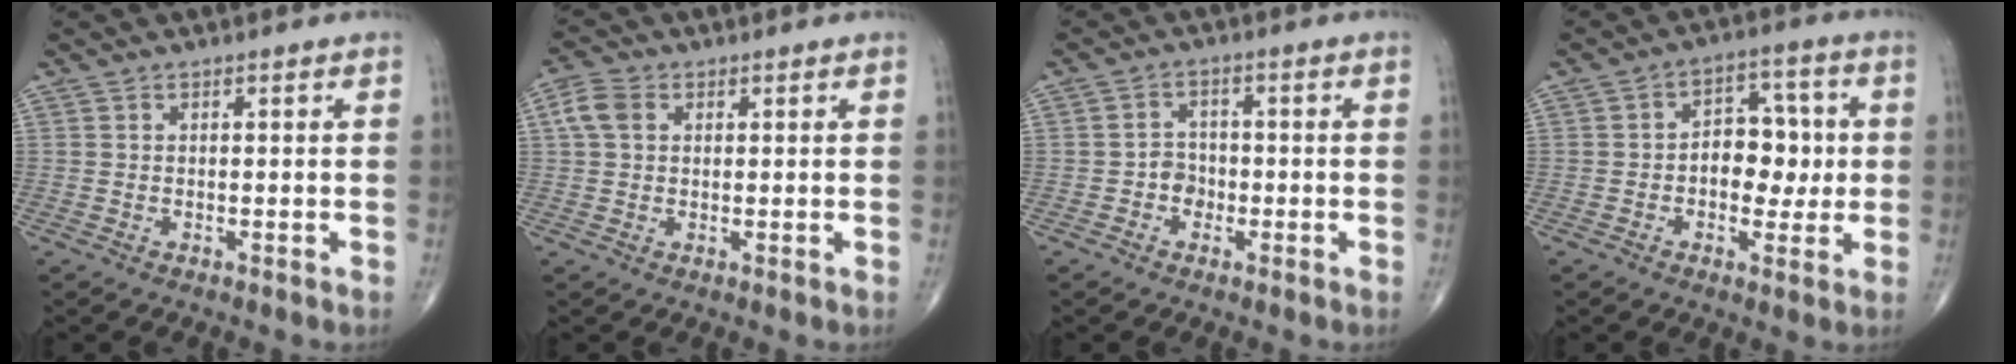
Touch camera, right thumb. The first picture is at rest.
{"total": 4.4, "force": [1.2, 3.3, 2.7], "torque": [-0.059, 0.011, 0.019]}
{"total": 3.1, "force": [-1.1, 2.6, 1.3], "torque": [-0.003, 0.011, -0.025]}
{"total": 9.3, "force": [-0.2, 6.1, 7.0], "torque": [-0.057, 0.021, -0.006]}